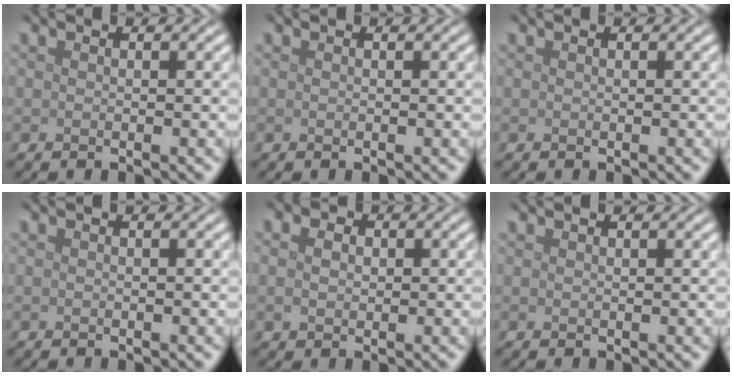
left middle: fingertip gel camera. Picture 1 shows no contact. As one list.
[{"total": 0.0}, {"total": 0.0}, {"total": 0.0}, {"total": 2.1, "force": [0.4, 1.6, 1.2], "torque": [-0.025, 0.005, 0.004]}, {"total": 0.5, "force": [0.5, 0.1, 0.0], "torque": [0.001, 0.000, 0.012]}]